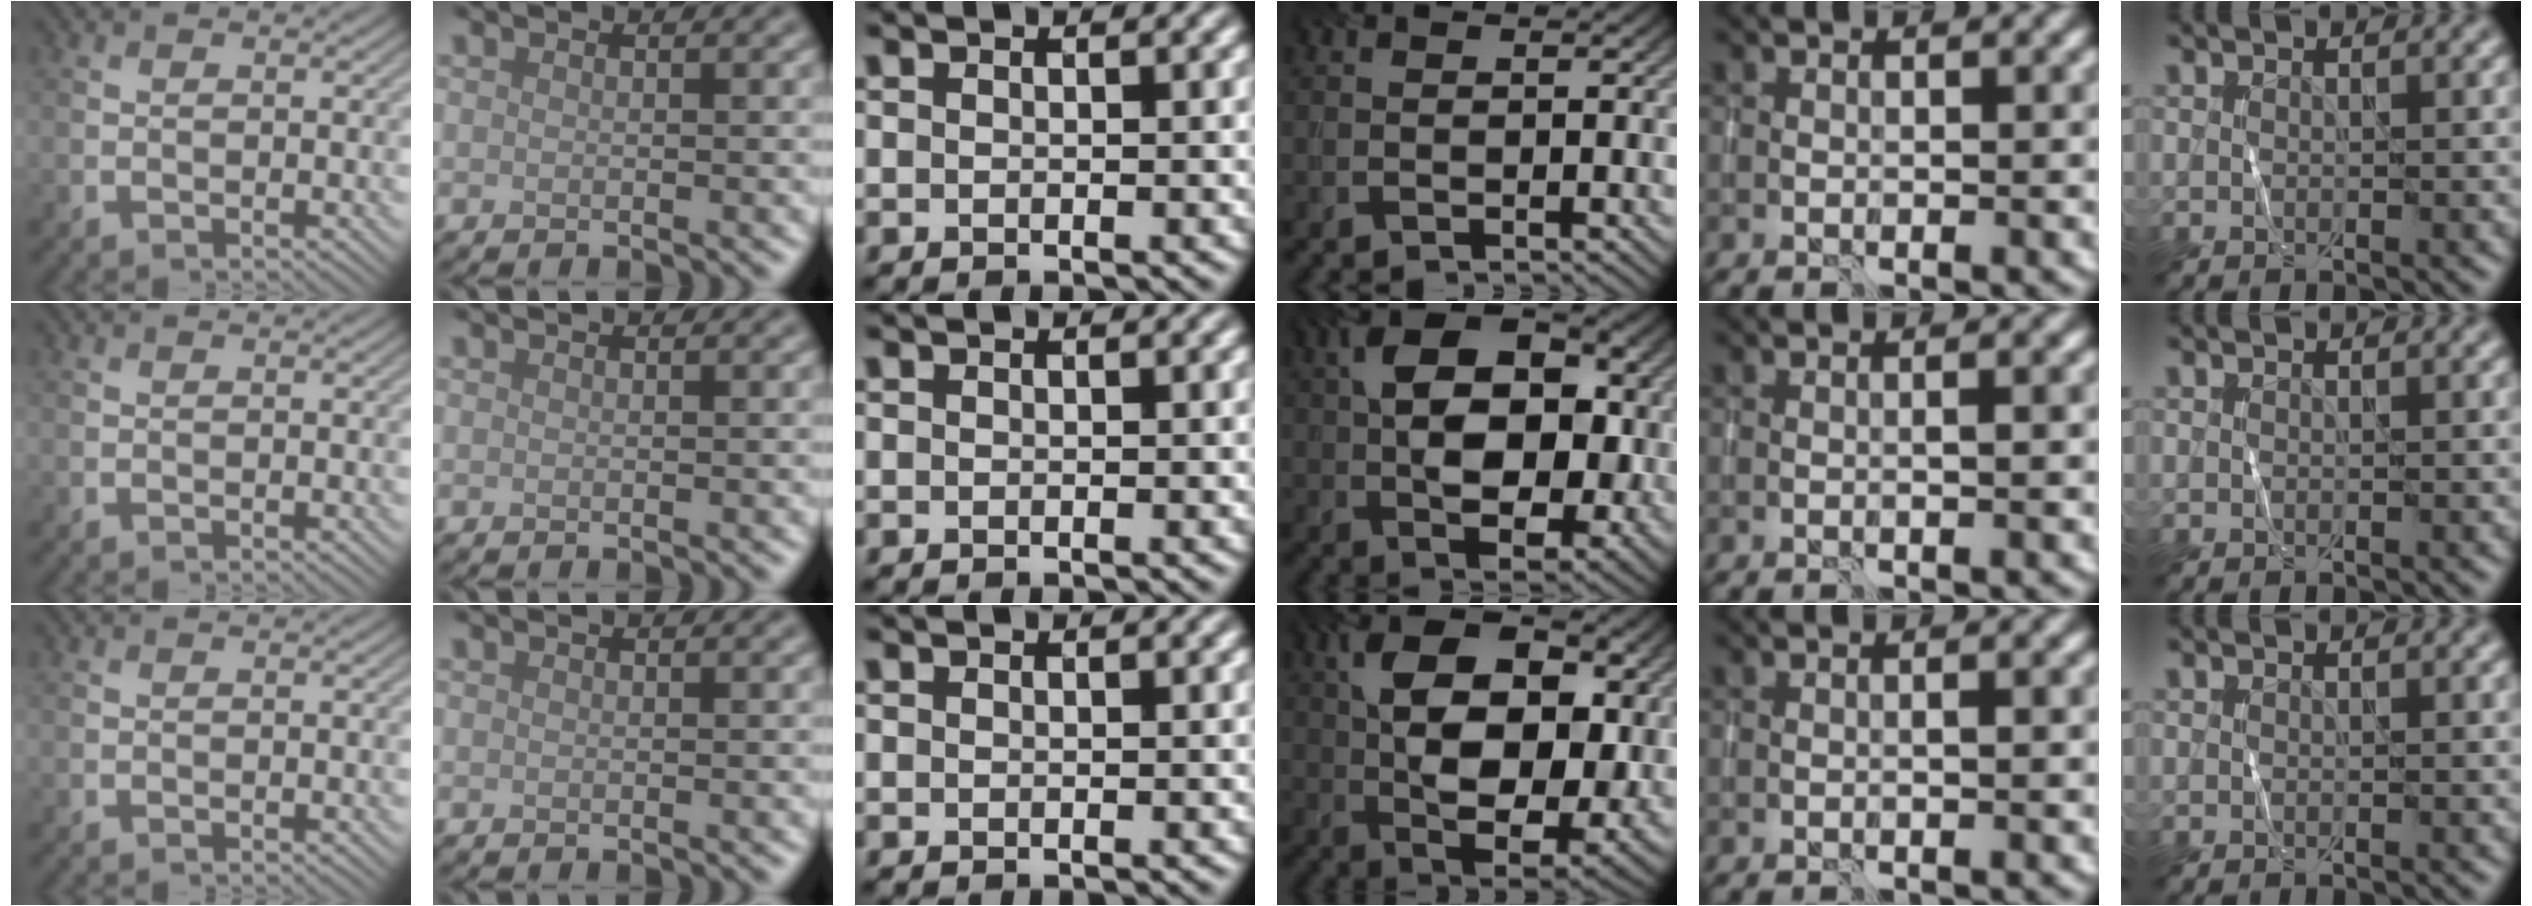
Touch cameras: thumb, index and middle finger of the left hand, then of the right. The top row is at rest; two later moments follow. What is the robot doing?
{"motion": "wrap", "object": "sponge"}